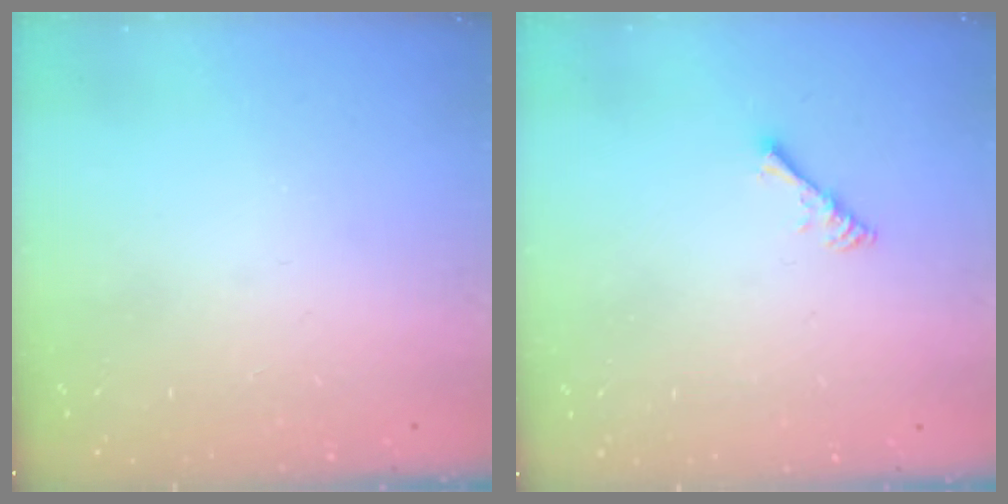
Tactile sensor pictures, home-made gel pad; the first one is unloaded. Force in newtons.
{"total": 3.4, "press": 3.4, "slide": 0.6}